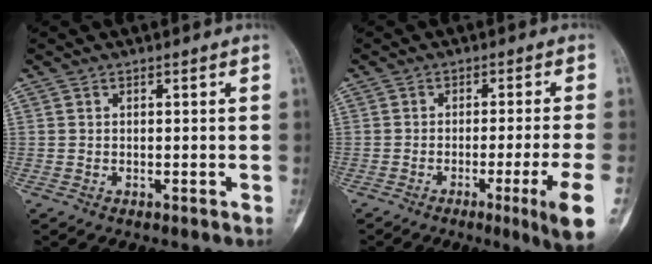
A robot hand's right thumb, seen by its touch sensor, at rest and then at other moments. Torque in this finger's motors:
{"motor_torque": [-0.07, 0.17, -0.10, 0.11, 0.15]}